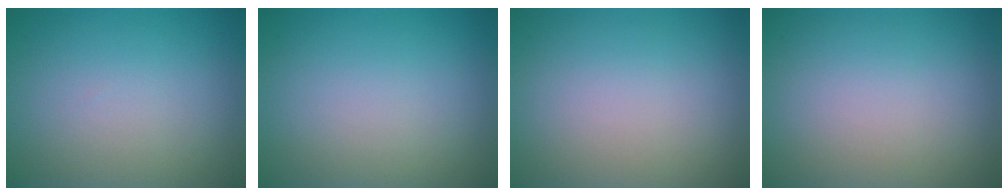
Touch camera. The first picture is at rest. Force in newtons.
{"total": 0.0}
{"total": 0.0}
{"total": 0.0}